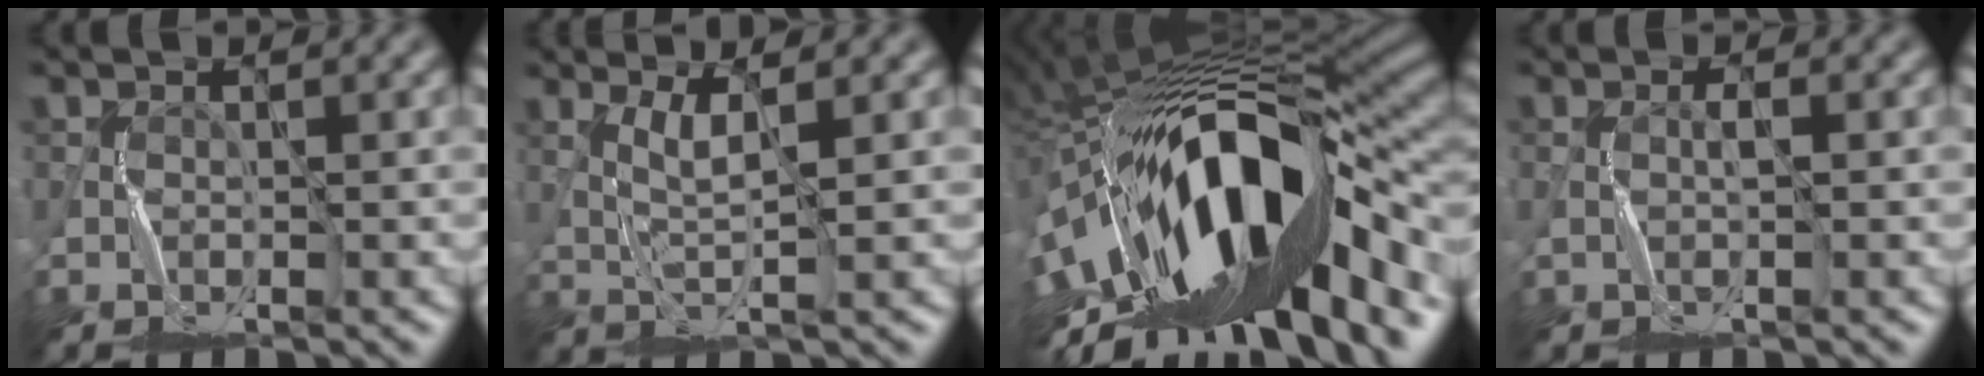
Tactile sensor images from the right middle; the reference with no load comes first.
{"total": 2.6, "force": [1.1, -0.5, 2.3], "torque": [-0.057, -0.006, 0.030]}
{"total": 18.4, "force": [-4.6, 7.6, 16.1], "torque": [-0.292, 0.015, -0.089]}
{"total": 1.0, "force": [0.0, -0.1, 1.0], "torque": [-0.020, 0.005, 0.002]}